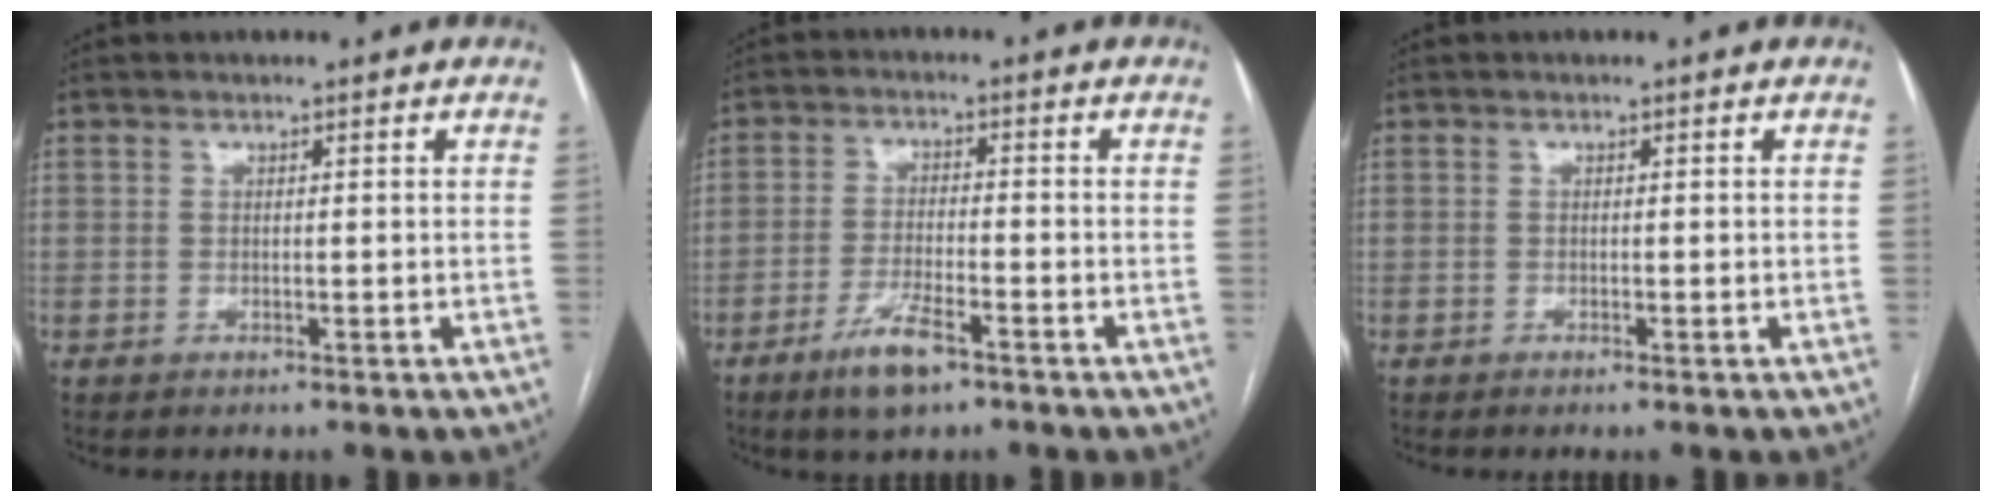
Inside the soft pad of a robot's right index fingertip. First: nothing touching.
{"total": 6.6, "force": [-4.2, 1.4, 4.9], "torque": [-0.098, -0.008, -0.073]}
{"total": 0.6, "force": [-0.4, -0.1, 0.5], "torque": [-0.010, 0.001, -0.004]}